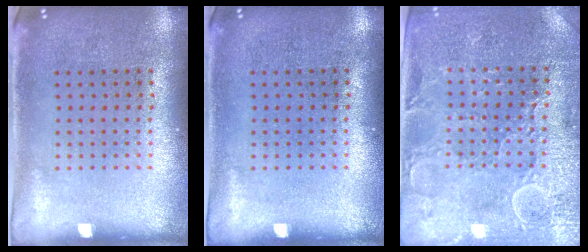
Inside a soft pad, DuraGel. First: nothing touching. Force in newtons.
{"total": 0.0}
{"total": 3.3, "press": 3.2, "slide": 0.6}